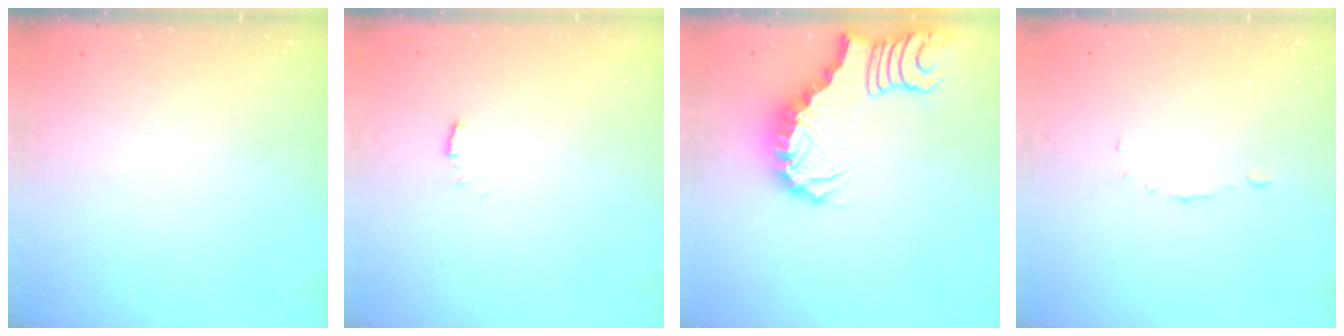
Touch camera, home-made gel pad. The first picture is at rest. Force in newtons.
{"total": 1.3, "press": 1.3, "slide": 0.3}
{"total": 3.5, "press": 3.4, "slide": 0.8}
{"total": 3.4, "press": 3.4, "slide": 0.4}